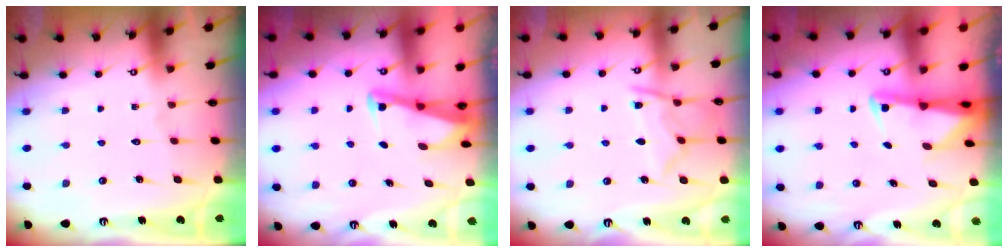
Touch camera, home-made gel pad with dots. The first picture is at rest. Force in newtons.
{"total": 2.7, "press": 2.7, "slide": 0.3}
{"total": 9.8, "press": 9.7, "slide": 0.9}
{"total": 2.2, "press": 2.1, "slide": 0.5}